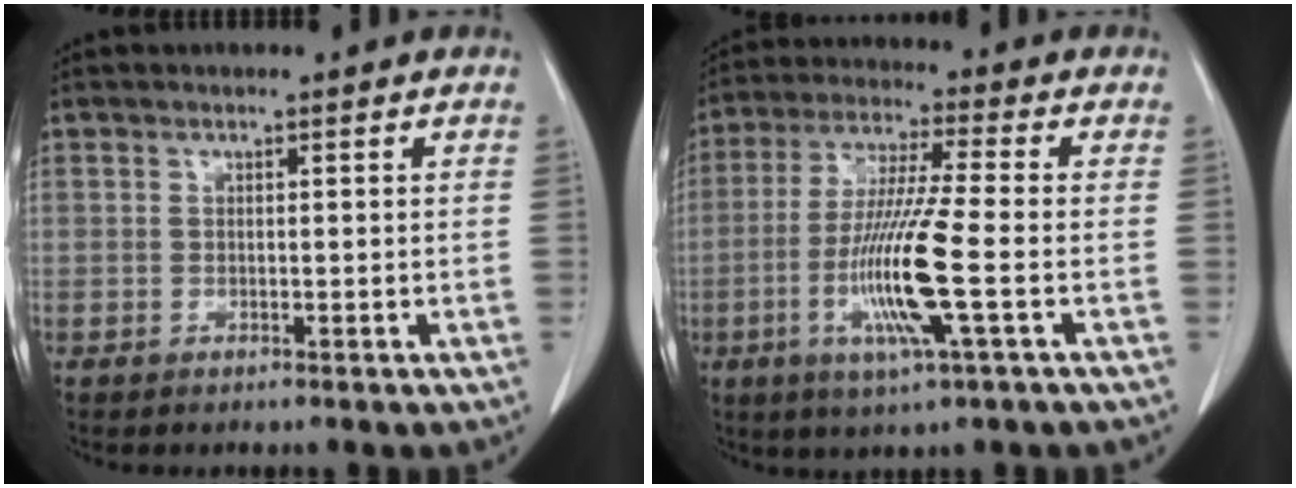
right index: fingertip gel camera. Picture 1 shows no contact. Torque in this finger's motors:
{"motor_torque": [1.85, -0.29, 1.04, 0.19]}